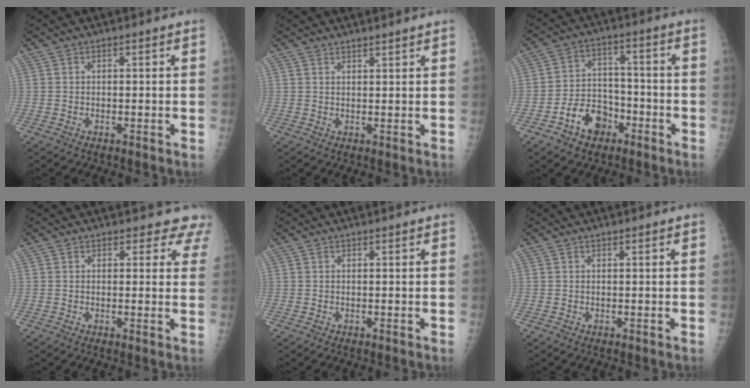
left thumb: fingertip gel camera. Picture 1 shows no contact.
{"total": 1.4, "force": [1.3, 0.0, 0.5], "torque": [-0.001, -0.009, 0.024]}
{"total": 9.3, "force": [-5.0, 6.6, 4.3], "torque": [-0.043, 0.041, -0.083]}
{"total": 4.9, "force": [4.2, 2.5, 0.2], "torque": [0.042, -0.017, 0.020]}
{"total": 0.0}
{"total": 0.0}